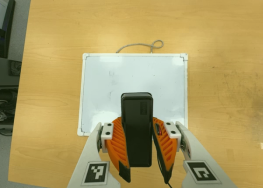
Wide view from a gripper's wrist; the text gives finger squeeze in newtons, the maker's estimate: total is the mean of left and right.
{"total": 9.0, "left": 7.7, "right": 10.4}